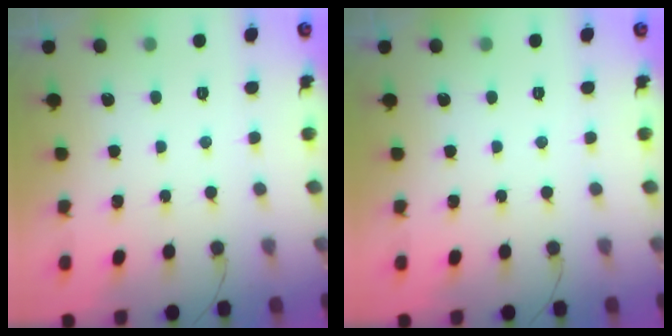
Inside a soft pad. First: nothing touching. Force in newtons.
{"total": 0.0}